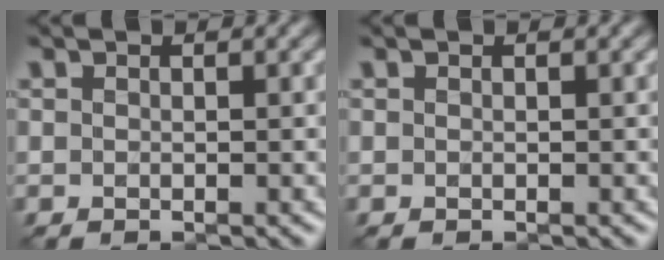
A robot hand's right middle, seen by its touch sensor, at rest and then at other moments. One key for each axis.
{"total": 0.0}